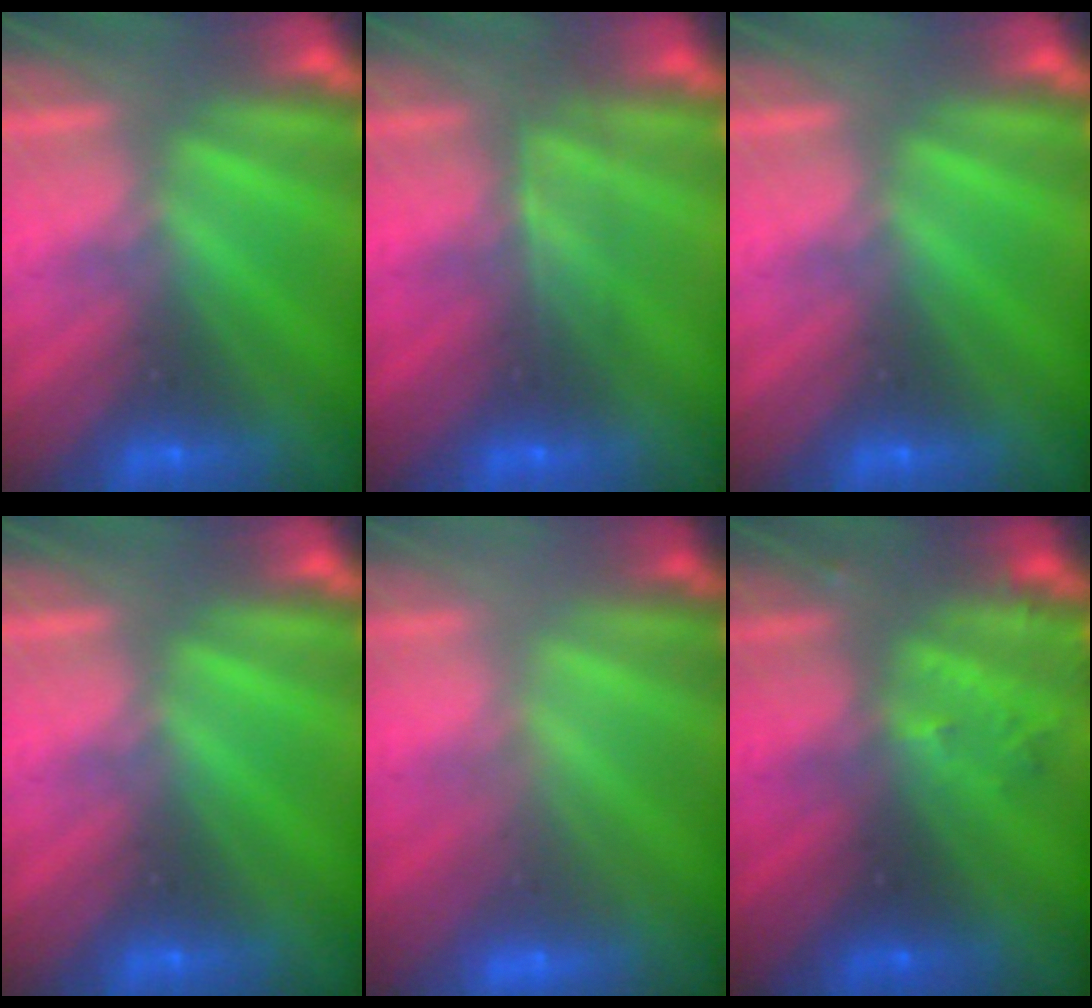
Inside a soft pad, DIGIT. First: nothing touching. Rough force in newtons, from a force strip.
{"total": 2.4}
{"total": 0.0}
{"total": 0.0}
{"total": 2.3}
{"total": 2.8}